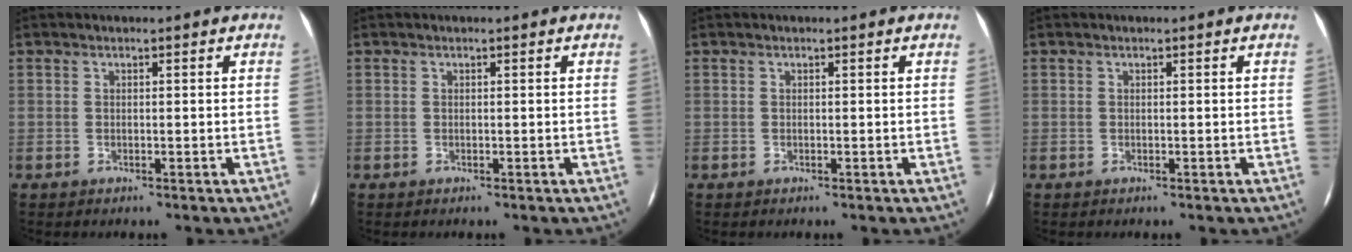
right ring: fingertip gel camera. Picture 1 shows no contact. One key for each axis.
{"total": 0.0}
{"total": 0.0}
{"total": 0.0}